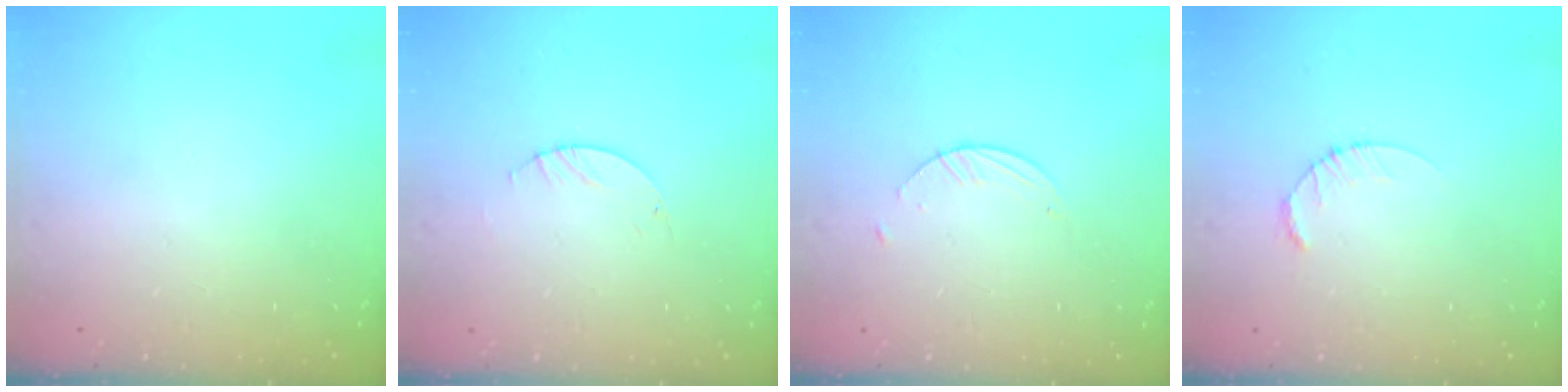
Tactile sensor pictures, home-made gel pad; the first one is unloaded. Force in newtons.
{"total": 0.9, "press": 0.8, "slide": 0.2}
{"total": 2.1, "press": 2.1, "slide": 0.2}
{"total": 2.6, "press": 2.6, "slide": 0.4}